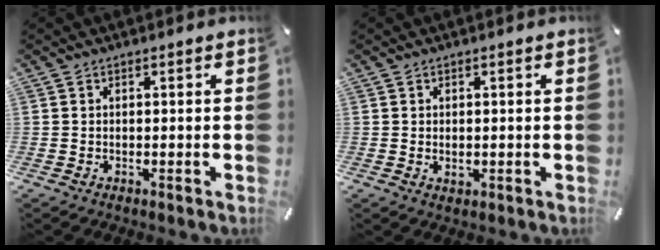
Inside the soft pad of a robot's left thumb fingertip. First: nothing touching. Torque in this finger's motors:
{"motor_torque": [-0.04, -0.26, -0.19, 0.06, 0.04]}